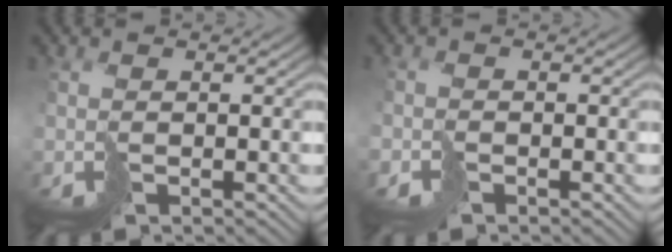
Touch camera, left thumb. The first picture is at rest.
{"total": 1.4, "force": [-1.2, 0.7, 0.1], "torque": [-0.003, -0.006, -0.028]}